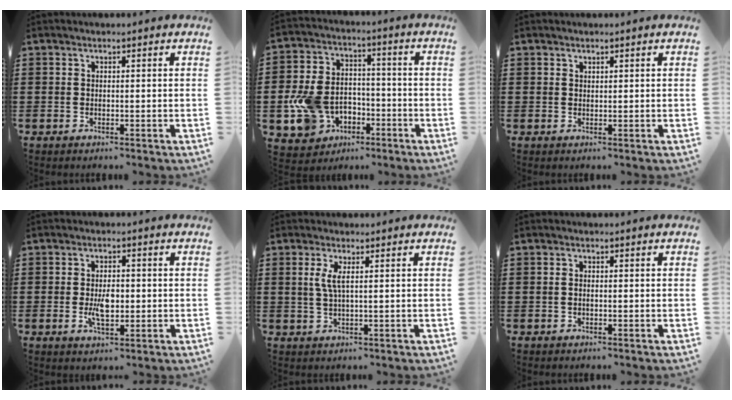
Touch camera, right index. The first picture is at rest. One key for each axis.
{"total": 9.6, "fx": -2.8, "fy": 7.7, "fz": 5.0, "tx": -0.145, "ty": 0.022, "tz": -0.053}
{"total": 0.7, "fx": 0.6, "fy": 0.3, "fz": 0.0, "tx": -0.001, "ty": 0.001, "tz": 0.013}
{"total": 4.5, "fx": -0.6, "fy": 2.2, "fz": 3.9, "tx": -0.070, "ty": -0.002, "tz": -0.012}
{"total": 3.0, "fx": 0.8, "fy": 0.6, "fz": 2.8, "tx": -0.059, "ty": 0.004, "tz": 0.011}
{"total": 0.9, "fx": -0.2, "fy": 0.5, "fz": 0.8, "tx": -0.016, "ty": 0.000, "tz": -0.004}